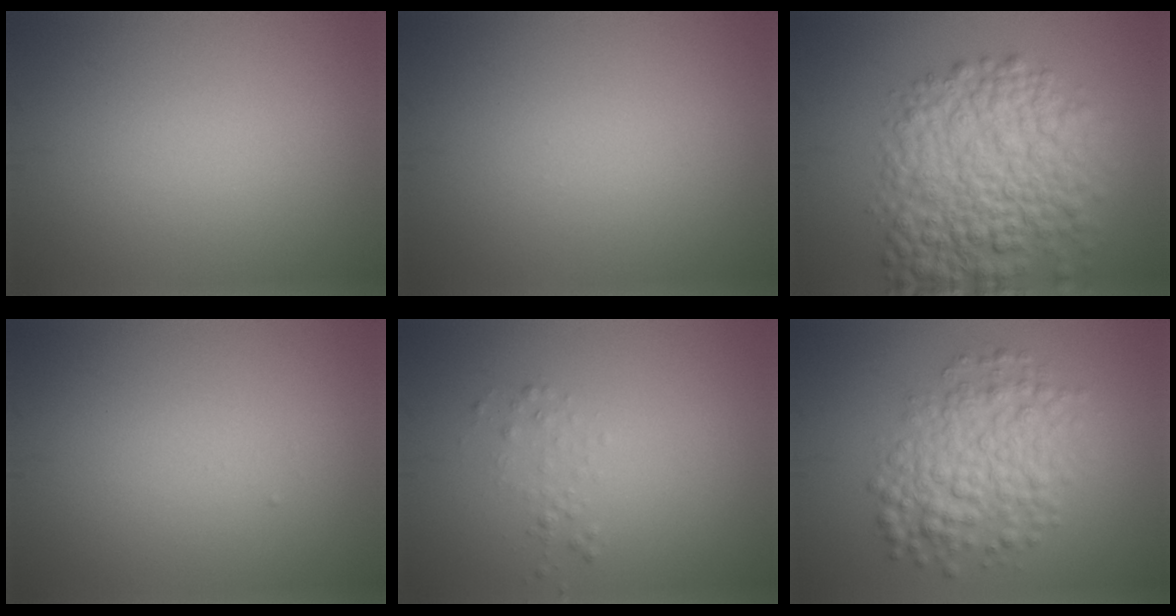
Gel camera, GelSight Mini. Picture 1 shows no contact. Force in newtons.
{"total": 0.0}
{"total": 9.8, "press": 9.8, "slide": 0.4}
{"total": 0.0}
{"total": 1.1, "press": 1.1, "slide": 0.1}
{"total": 6.2, "press": 6.2, "slide": 0.1}